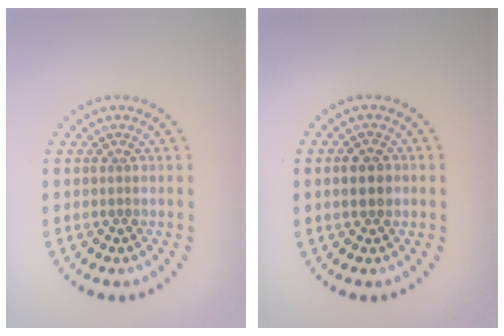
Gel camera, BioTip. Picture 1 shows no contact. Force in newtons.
{"total": 2.4, "press": 2.4, "slide": 0.1}